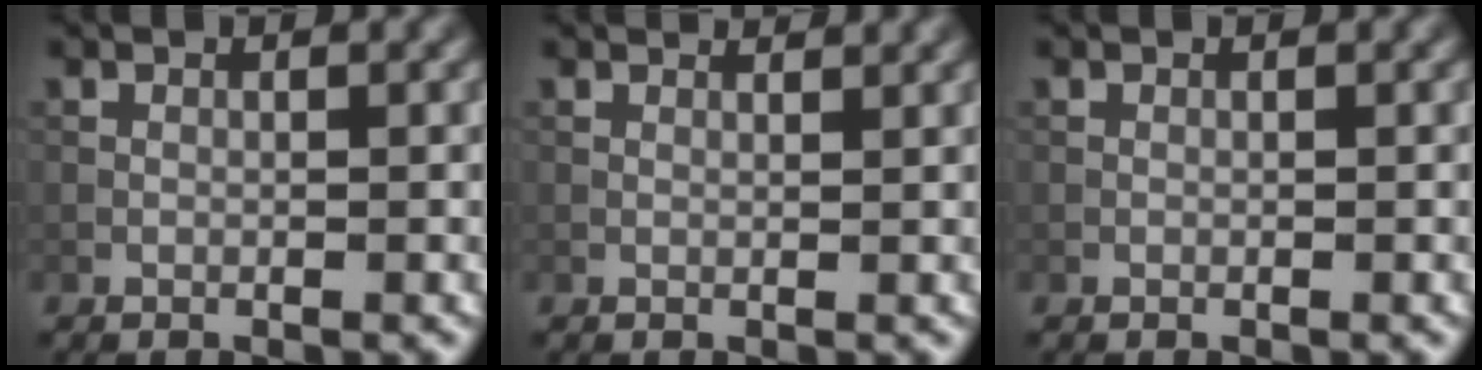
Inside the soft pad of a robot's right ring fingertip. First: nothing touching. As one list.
[{"total": 1.5, "force": [1.4, 0.1, 0.5], "torque": [-0.017, -0.003, 0.013]}, {"total": 0.0}]